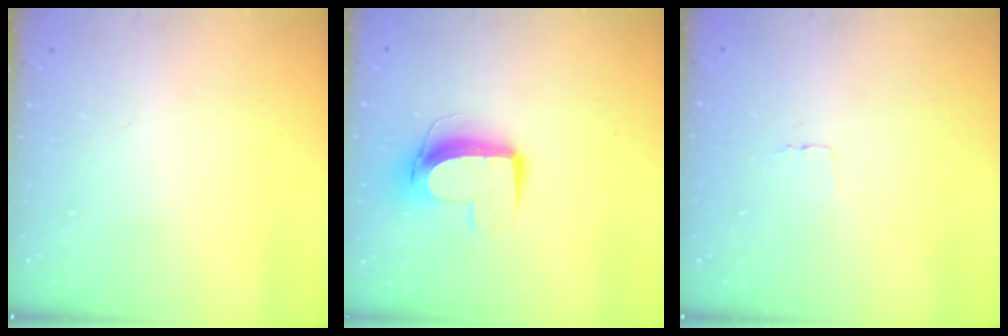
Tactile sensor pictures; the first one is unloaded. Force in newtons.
{"total": 10.6, "press": 10.6, "slide": 0.9}
{"total": 2.3, "press": 2.3, "slide": 0.1}